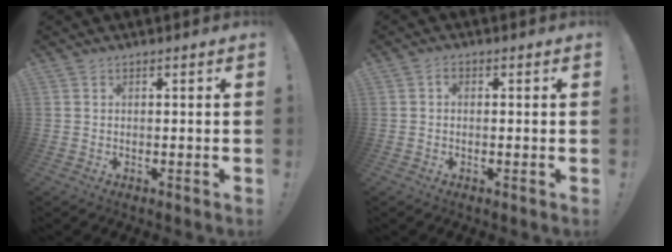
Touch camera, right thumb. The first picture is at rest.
{"total": 1.0, "force": [-0.3, 0.7, 0.7], "torque": [-0.014, 0.003, -0.005]}